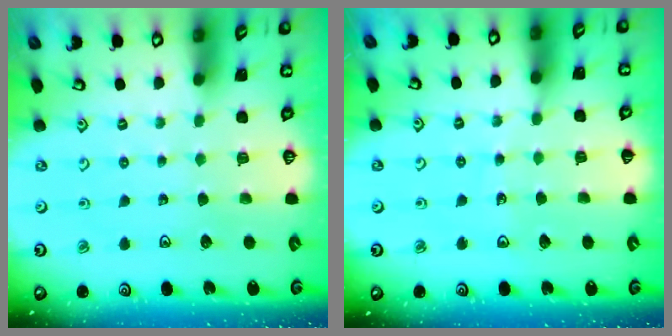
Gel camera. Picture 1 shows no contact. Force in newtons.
{"total": 3.8, "press": 3.7, "slide": 0.4}